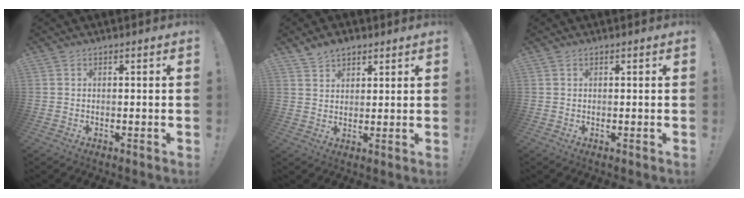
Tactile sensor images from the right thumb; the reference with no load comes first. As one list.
[{"total": 4.7, "force": [3.7, 2.8, 1.1], "torque": [-0.024, -0.017, 0.069]}, {"total": 0.0}]